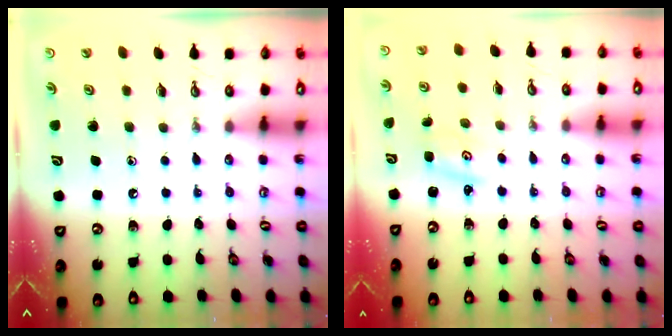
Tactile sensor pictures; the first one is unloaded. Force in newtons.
{"total": 1.3, "press": 1.3, "slide": 0.2}